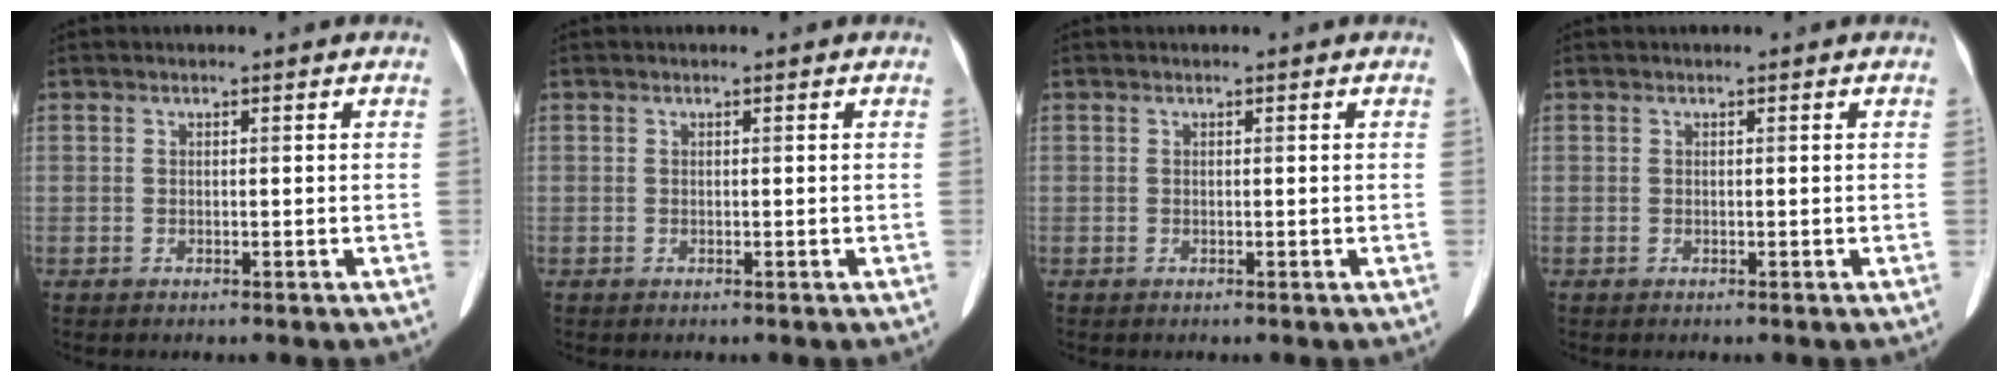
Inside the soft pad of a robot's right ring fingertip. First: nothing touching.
{"total": 0.0}
{"total": 0.0}
{"total": 0.0}